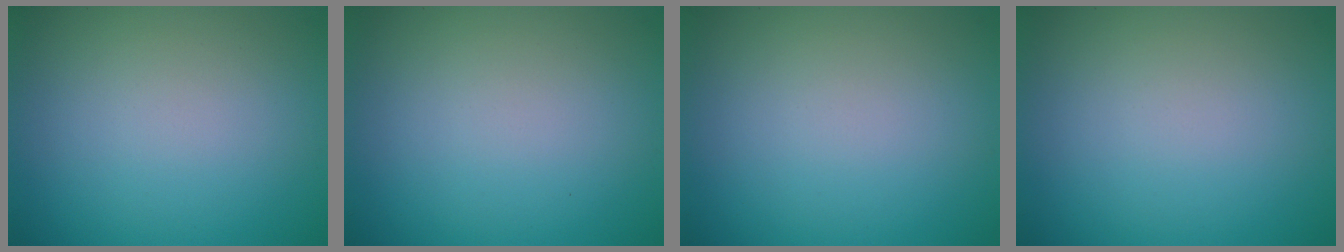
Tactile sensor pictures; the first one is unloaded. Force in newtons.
{"total": 0.0}
{"total": 0.0}
{"total": 0.0}